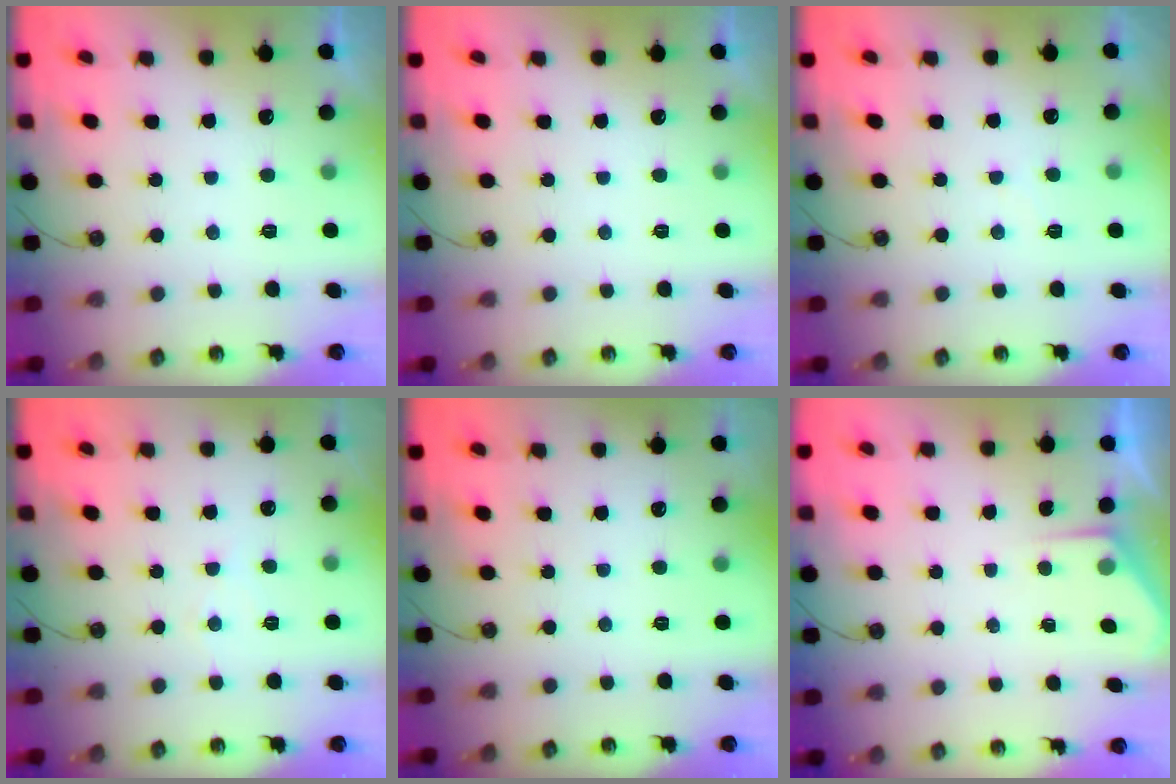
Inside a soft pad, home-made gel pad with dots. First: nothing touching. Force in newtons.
{"total": 0.0}
{"total": 3.5, "press": 3.5, "slide": 0.6}
{"total": 4.1, "press": 4.0, "slide": 0.6}
{"total": 0.0}
{"total": 3.0, "press": 3.0, "slide": 0.4}